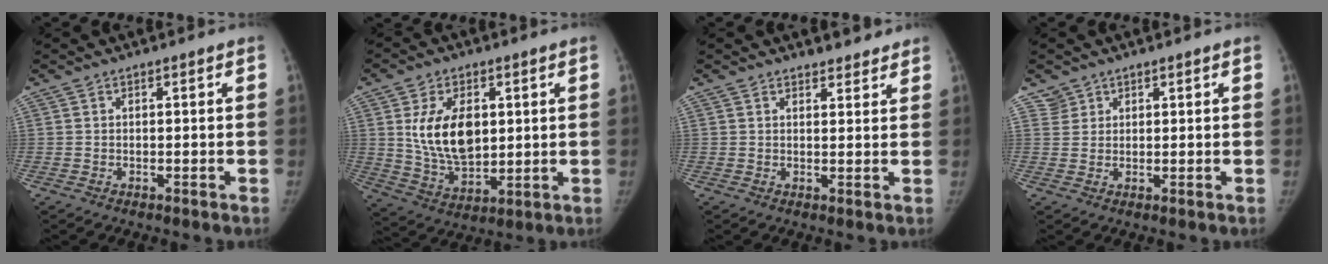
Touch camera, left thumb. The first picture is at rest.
{"total": 13.8, "force": [2.9, 8.6, 10.4], "torque": [-0.154, -0.020, 0.064]}
{"total": 4.2, "force": [3.6, 1.7, 1.3], "torque": [0.006, -0.019, 0.048]}
{"total": 2.6, "force": [1.9, 1.7, -0.5], "torque": [0.032, -0.009, 0.029]}